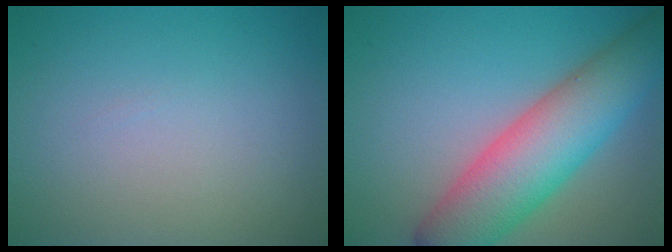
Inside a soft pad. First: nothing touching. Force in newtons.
{"total": 9.4, "press": 9.4, "slide": 0.2}